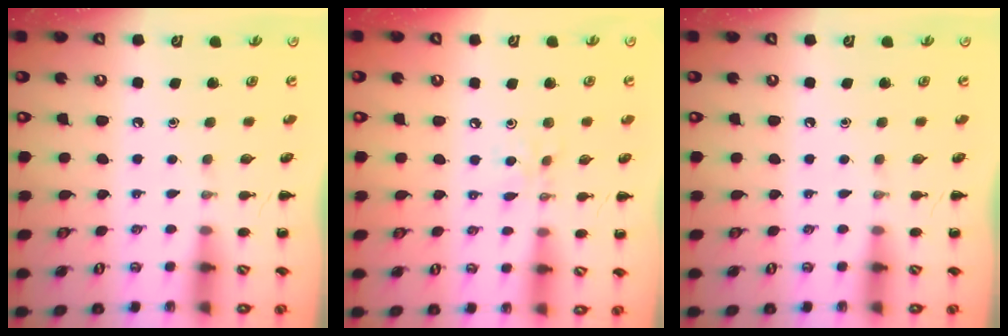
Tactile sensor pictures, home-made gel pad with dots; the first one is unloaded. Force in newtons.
{"total": 4.2, "press": 4.0, "slide": 1.4}
{"total": 0.0}